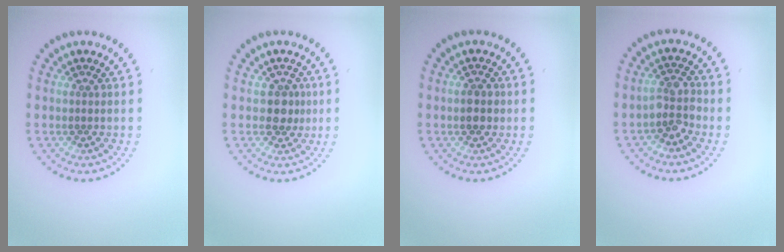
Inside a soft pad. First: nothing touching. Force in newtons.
{"total": 2.0, "press": 1.7, "slide": 1.0}
{"total": 1.7, "press": 1.7, "slide": 0.1}
{"total": 2.5, "press": 2.2, "slide": 1.2}